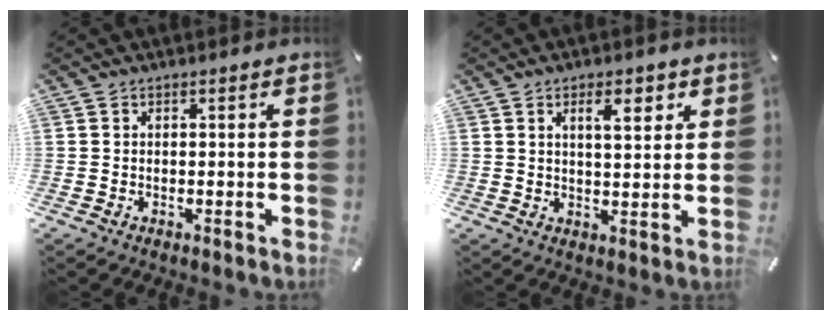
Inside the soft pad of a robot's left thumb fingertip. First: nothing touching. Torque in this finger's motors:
{"motor_torque": [-0.13, -0.20, 0.23, 0.16, 0.02]}